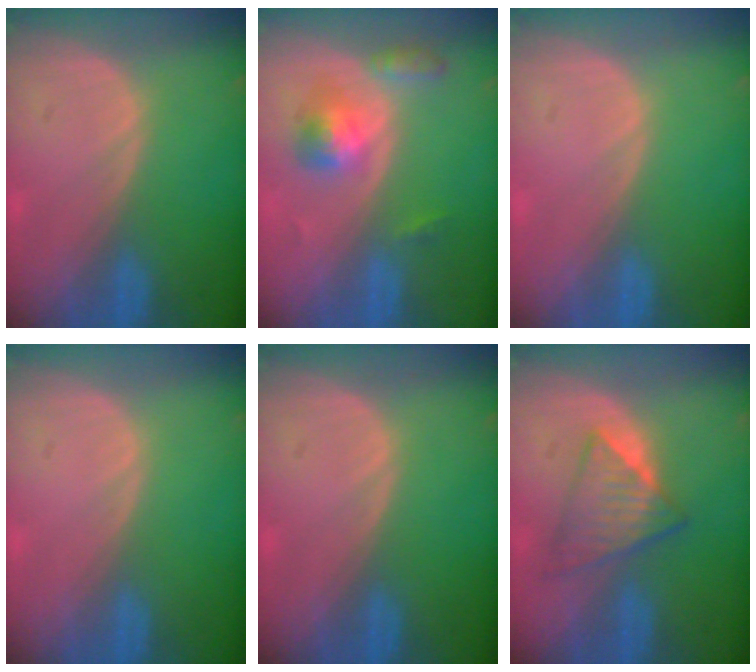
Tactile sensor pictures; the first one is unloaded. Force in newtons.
{"total": 5.2, "press": 4.9, "slide": 1.7}
{"total": 0.0}
{"total": 0.0}
{"total": 0.0}
{"total": 5.9, "press": 5.8, "slide": 1.1}